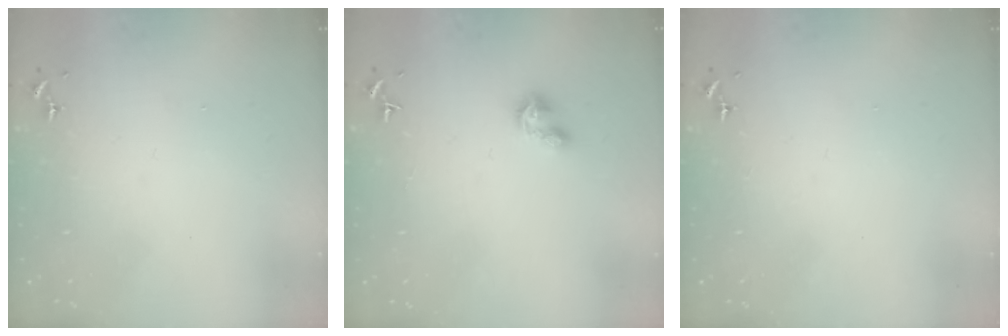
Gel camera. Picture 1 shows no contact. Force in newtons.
{"total": 5.1, "press": 5.1, "slide": 0.6}
{"total": 0.0}